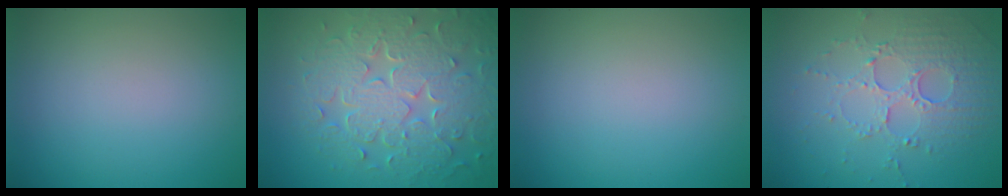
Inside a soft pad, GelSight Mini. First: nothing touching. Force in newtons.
{"total": 8.4, "press": 6.1, "slide": 5.8}
{"total": 0.0}
{"total": 5.3, "press": 3.7, "slide": 3.9}